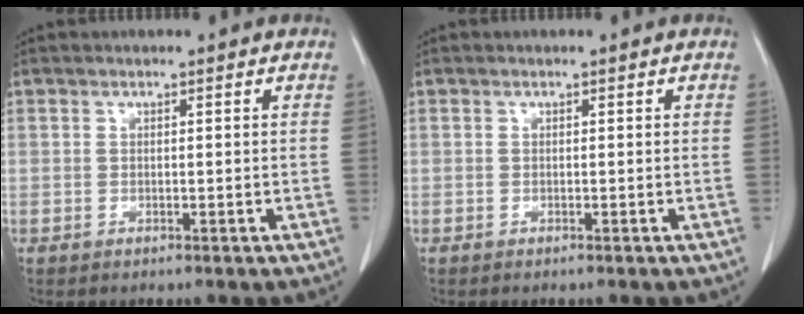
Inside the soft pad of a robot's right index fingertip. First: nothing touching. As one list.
[{"total": 0.0}]